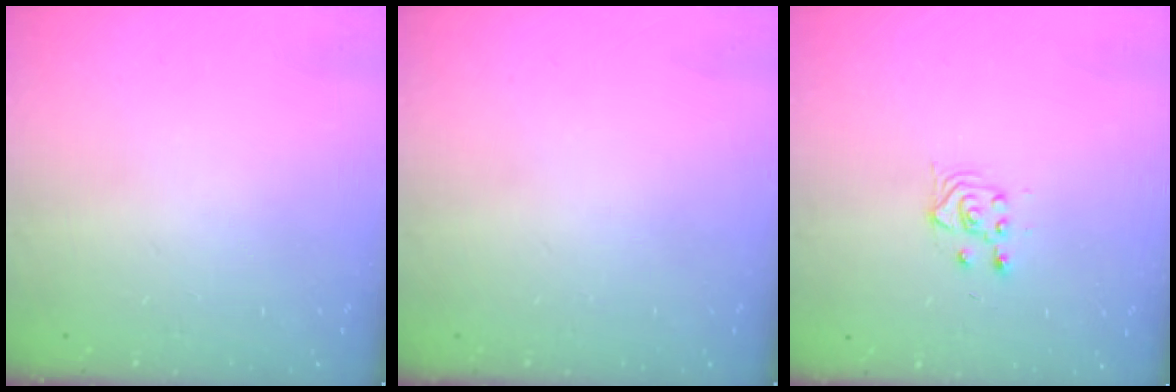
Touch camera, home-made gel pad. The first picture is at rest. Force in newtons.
{"total": 0.0}
{"total": 3.0, "press": 2.6, "slide": 1.3}